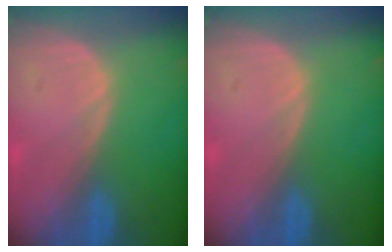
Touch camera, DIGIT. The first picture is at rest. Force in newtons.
{"total": 0.0}